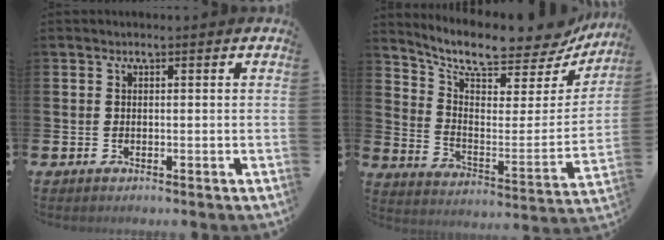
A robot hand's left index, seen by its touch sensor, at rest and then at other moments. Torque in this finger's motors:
{"motor_torque": [0.38, -0.58, 0.88, 0.21]}